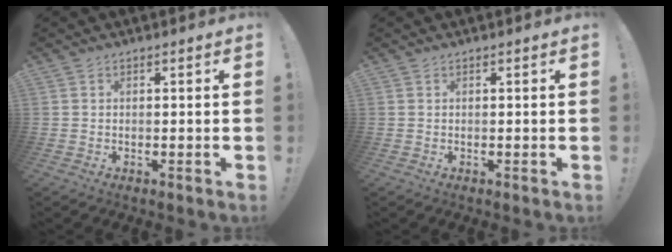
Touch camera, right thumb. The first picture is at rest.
{"total": 0.0}